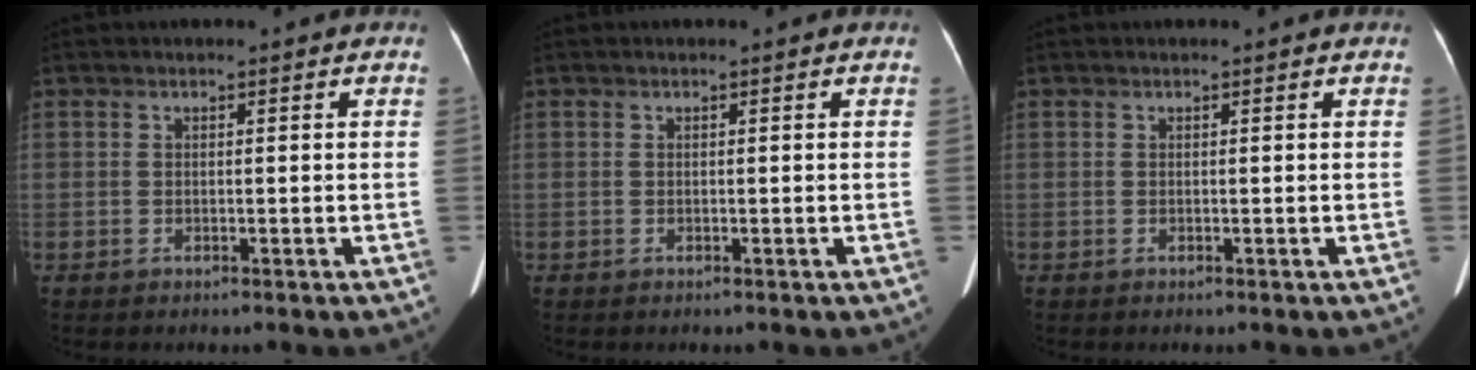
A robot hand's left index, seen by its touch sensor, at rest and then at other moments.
{"total": 0.0}
{"total": 0.0}